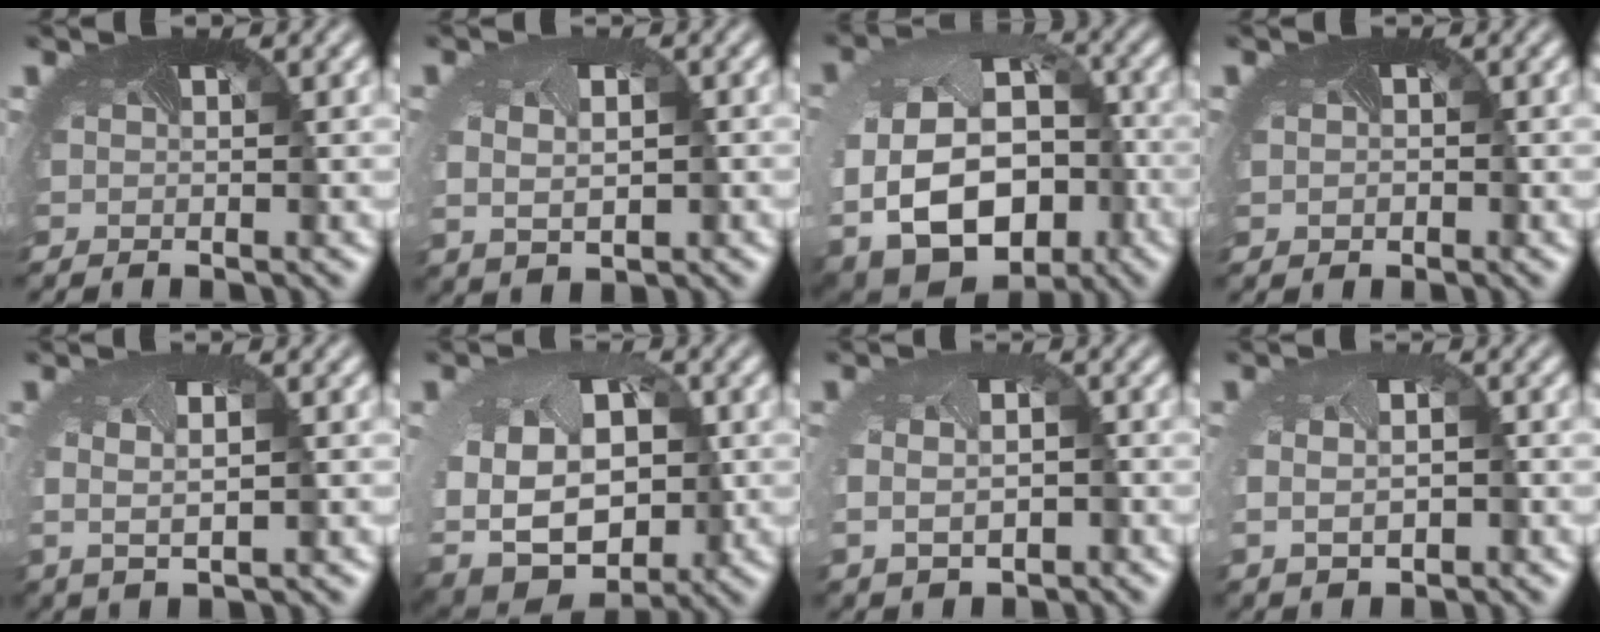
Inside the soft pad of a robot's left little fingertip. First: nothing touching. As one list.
[{"total": 3.9, "force": [-0.1, 2.9, 2.6], "torque": [-0.044, -0.006, 0.004]}, {"total": 16.5, "force": [-4.6, 12.2, 10.2], "torque": [-0.202, -0.043, -0.057]}, {"total": 0.8, "force": [-0.1, 0.8, 0.2], "torque": [-0.005, -0.002, -0.001]}, {"total": 2.0, "force": [-0.1, 0.8, 1.9], "torque": [-0.046, -0.007, 0.006]}, {"total": 11.7, "force": [-1.6, 8.9, 7.5], "torque": [-0.153, -0.031, 0.003]}, {"total": 5.2, "force": [-1.0, 3.9, 3.3], "torque": [-0.066, -0.019, -0.006]}, {"total": 4.3, "force": [-0.5, 3.1, 2.9], "torque": [-0.055, -0.007, -0.003]}]